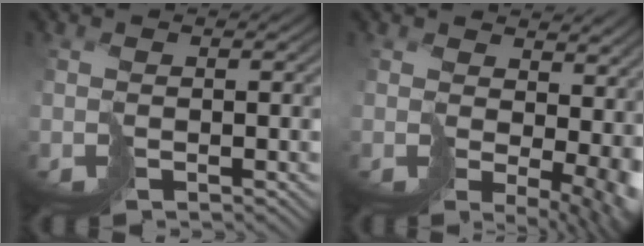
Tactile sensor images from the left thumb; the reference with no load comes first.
{"total": 9.7, "force": [1.4, 5.8, 7.7], "torque": [-0.109, -0.028, 0.055]}